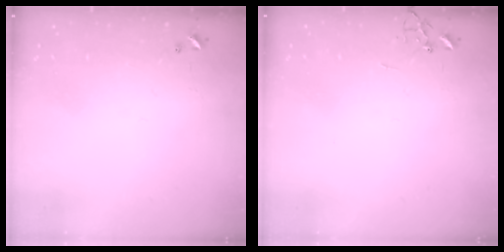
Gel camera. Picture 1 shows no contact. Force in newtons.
{"total": 0.0}